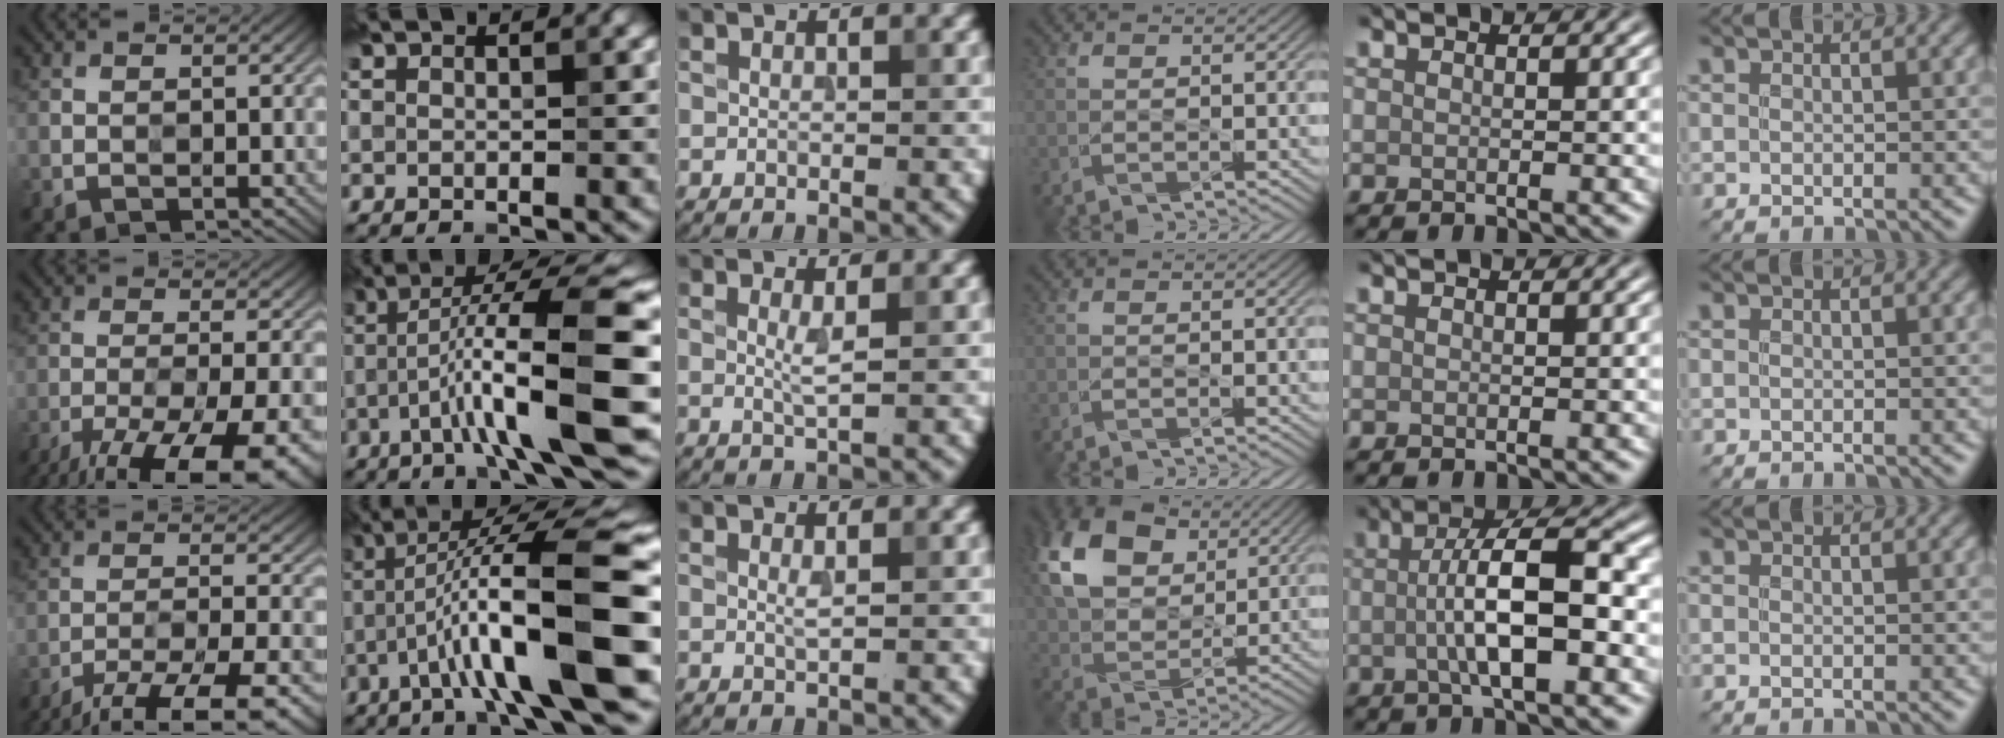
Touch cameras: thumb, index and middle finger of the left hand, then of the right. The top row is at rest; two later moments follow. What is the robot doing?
{"motion": "wipe", "object": "measuring cup"}